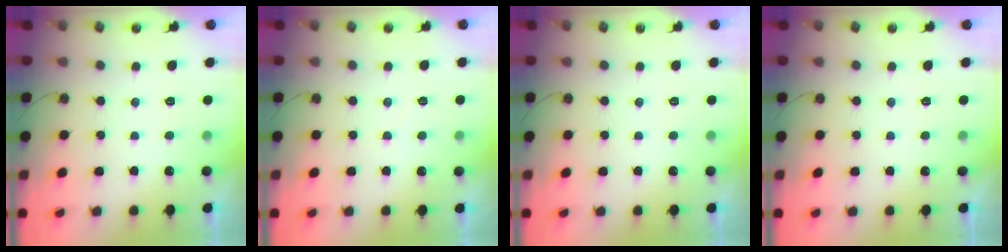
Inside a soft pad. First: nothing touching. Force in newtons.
{"total": 3.1, "press": 3.1, "slide": 0.4}
{"total": 0.0}
{"total": 0.0}